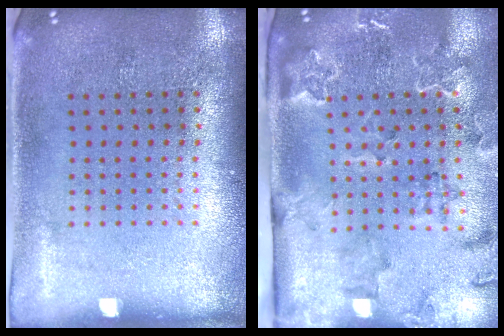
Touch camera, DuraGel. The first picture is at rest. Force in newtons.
{"total": 2.3, "press": 2.3, "slide": 0.2}